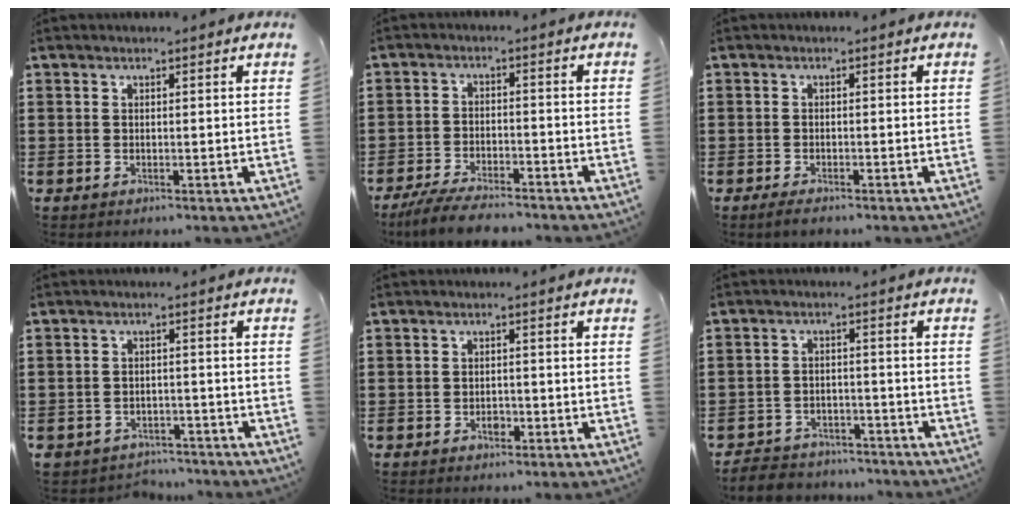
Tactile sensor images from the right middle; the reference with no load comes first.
{"total": 5.2, "force": [-4.9, 0.6, 1.8], "torque": [-0.042, -0.005, -0.095]}
{"total": 1.3, "force": [-1.1, 0.3, 0.7], "torque": [-0.015, -0.001, -0.020]}
{"total": 2.8, "force": [-2.7, 0.7, -0.3], "torque": [-0.004, -0.002, -0.060]}
{"total": 1.5, "force": [-0.8, 0.8, 0.9], "torque": [-0.020, 0.000, -0.016]}
{"total": 3.8, "force": [-3.8, 0.7, -0.1], "torque": [-0.003, 0.004, -0.079]}